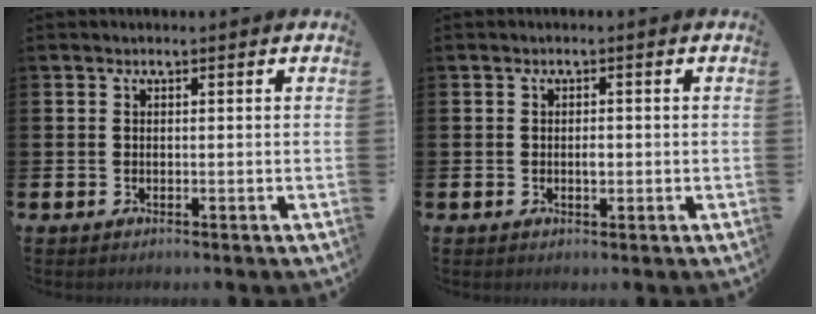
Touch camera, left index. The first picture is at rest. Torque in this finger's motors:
{"motor_torque": [0.01, 0.02, 0.00, 0.01]}